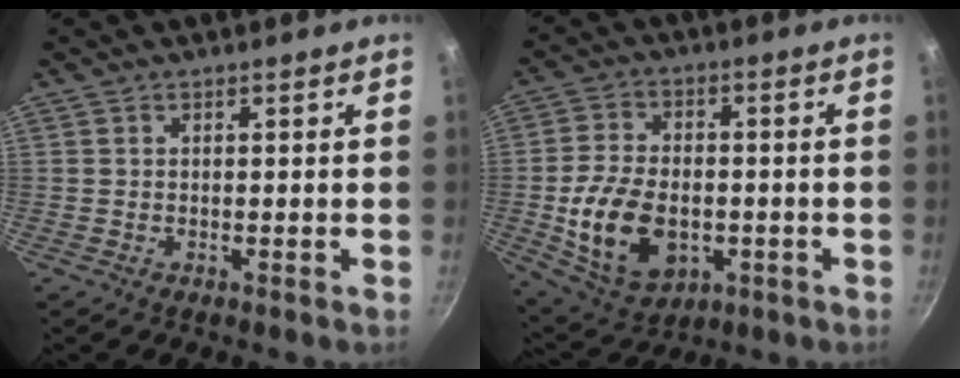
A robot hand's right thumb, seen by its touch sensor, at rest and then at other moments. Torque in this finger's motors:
{"motor_torque": [-0.24, 0.88, 1.39, -0.09, 0.19]}